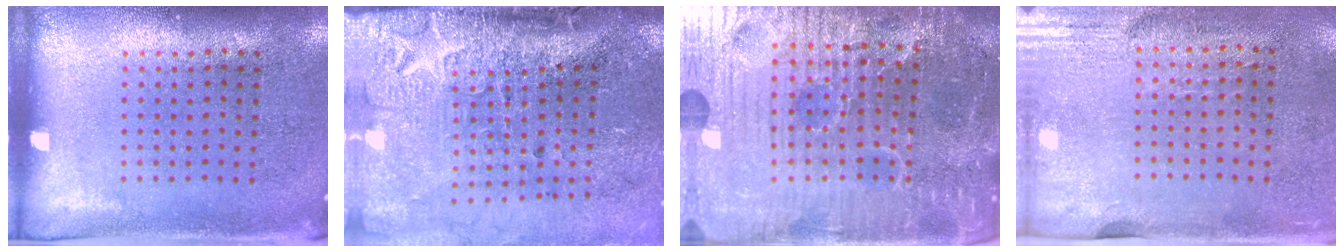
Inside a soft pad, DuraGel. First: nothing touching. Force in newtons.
{"total": 4.5, "press": 3.6, "slide": 2.8}
{"total": 7.3, "press": 6.5, "slide": 3.3}
{"total": 2.9, "press": 2.4, "slide": 1.6}